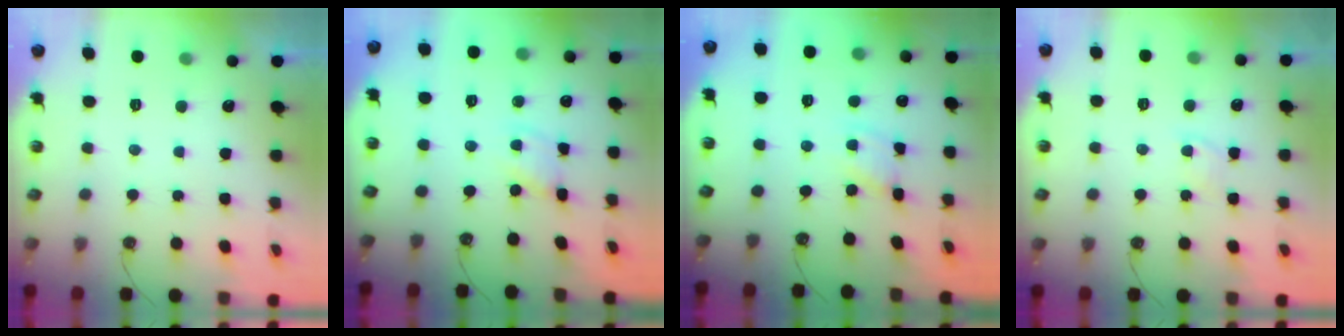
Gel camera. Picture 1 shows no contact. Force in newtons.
{"total": 1.1, "press": 1.1, "slide": 0.2}
{"total": 1.5, "press": 1.5, "slide": 0.1}
{"total": 3.1, "press": 3.0, "slide": 0.4}